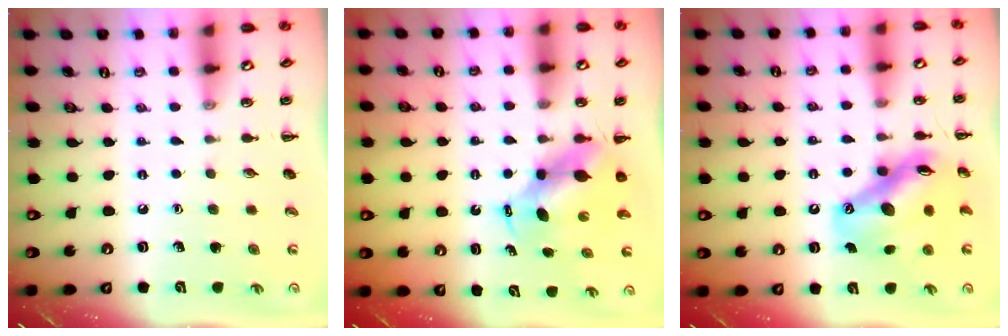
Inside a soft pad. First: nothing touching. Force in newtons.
{"total": 6.5, "press": 6.3, "slide": 1.4}
{"total": 14.6, "press": 14.0, "slide": 3.9}